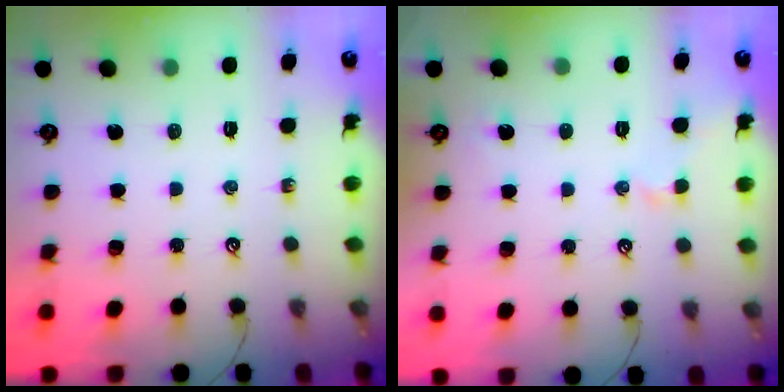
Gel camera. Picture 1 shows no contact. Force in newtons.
{"total": 1.0, "press": 0.9, "slide": 0.5}